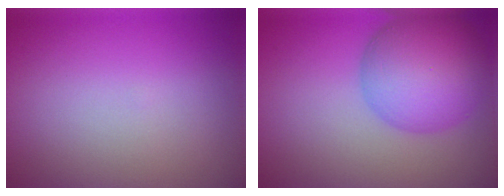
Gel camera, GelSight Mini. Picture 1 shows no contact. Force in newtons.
{"total": 8.7, "press": 8.7, "slide": 0.4}